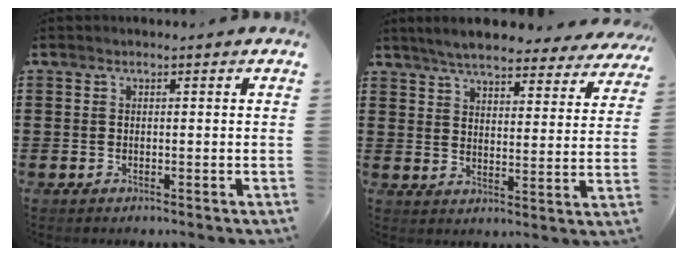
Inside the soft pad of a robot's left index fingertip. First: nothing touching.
{"total": 5.7, "force": [5.5, 0.4, 1.6], "torque": [-0.056, -0.025, 0.096]}